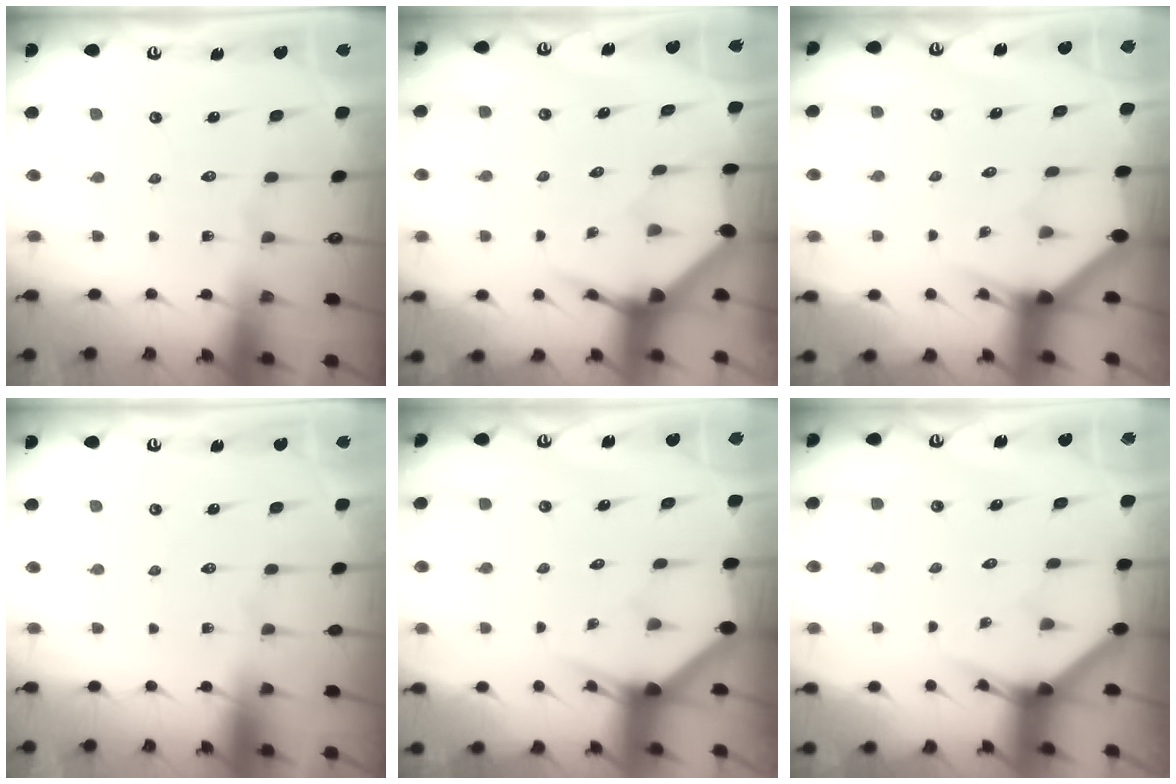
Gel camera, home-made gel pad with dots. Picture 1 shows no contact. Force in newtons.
{"total": 4.0, "press": 3.9, "slide": 0.5}
{"total": 3.0, "press": 3.0, "slide": 0.1}
{"total": 0.0}
{"total": 3.0, "press": 3.0, "slide": 0.1}
{"total": 3.7, "press": 3.7, "slide": 0.4}